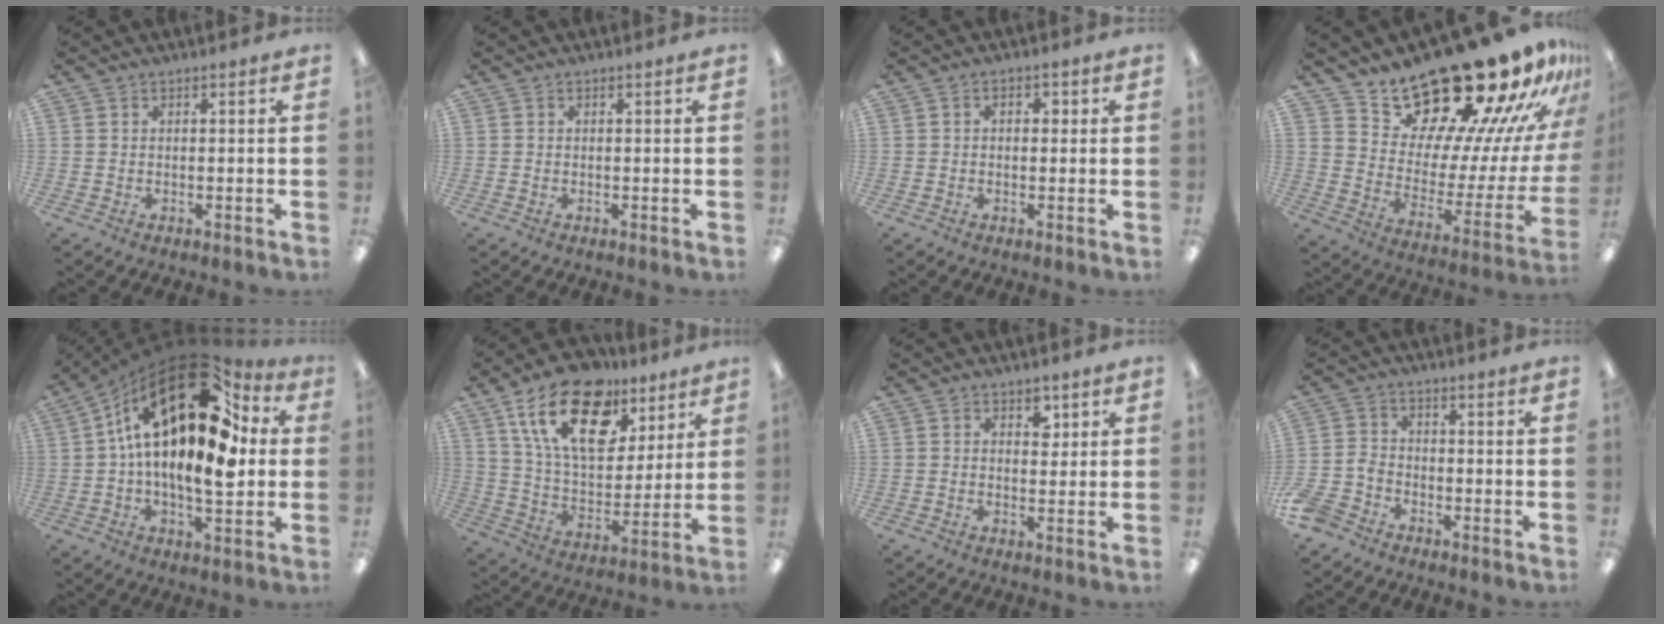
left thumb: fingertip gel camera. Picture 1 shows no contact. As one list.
[{"total": 0.0}, {"total": 2.1, "force": [-0.2, 1.3, 1.6], "torque": [-0.023, 0.007, -0.007]}, {"total": 24.5, "force": [20.8, 8.7, 9.7], "torque": [-0.134, -0.163, 0.364]}, {"total": 26.1, "force": [7.3, 11.6, 22.3], "torque": [-0.385, -0.044, 0.111]}, {"total": 21.2, "force": [11.5, 11.7, 13.3], "torque": [-0.224, -0.040, 0.203]}, {"total": 3.4, "force": [1.3, 2.1, 2.3], "torque": [-0.010, -0.009, 0.013]}, {"total": 5.7, "force": [-4.6, 2.8, 1.9], "torque": [-0.044, 0.018, -0.090]}]